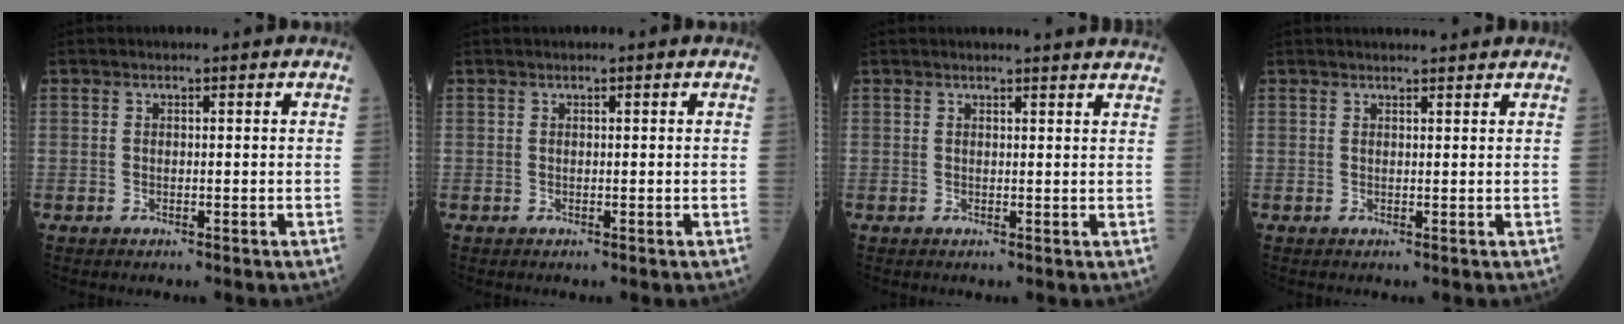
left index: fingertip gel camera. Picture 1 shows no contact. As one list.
[{"total": 0.0}, {"total": 4.1, "force": [4.0, -0.3, 0.7], "torque": [-0.001, 0.001, 0.022]}, {"total": 3.2, "force": [3.0, 0.0, 0.8], "torque": [-0.010, 0.015, 0.039]}]